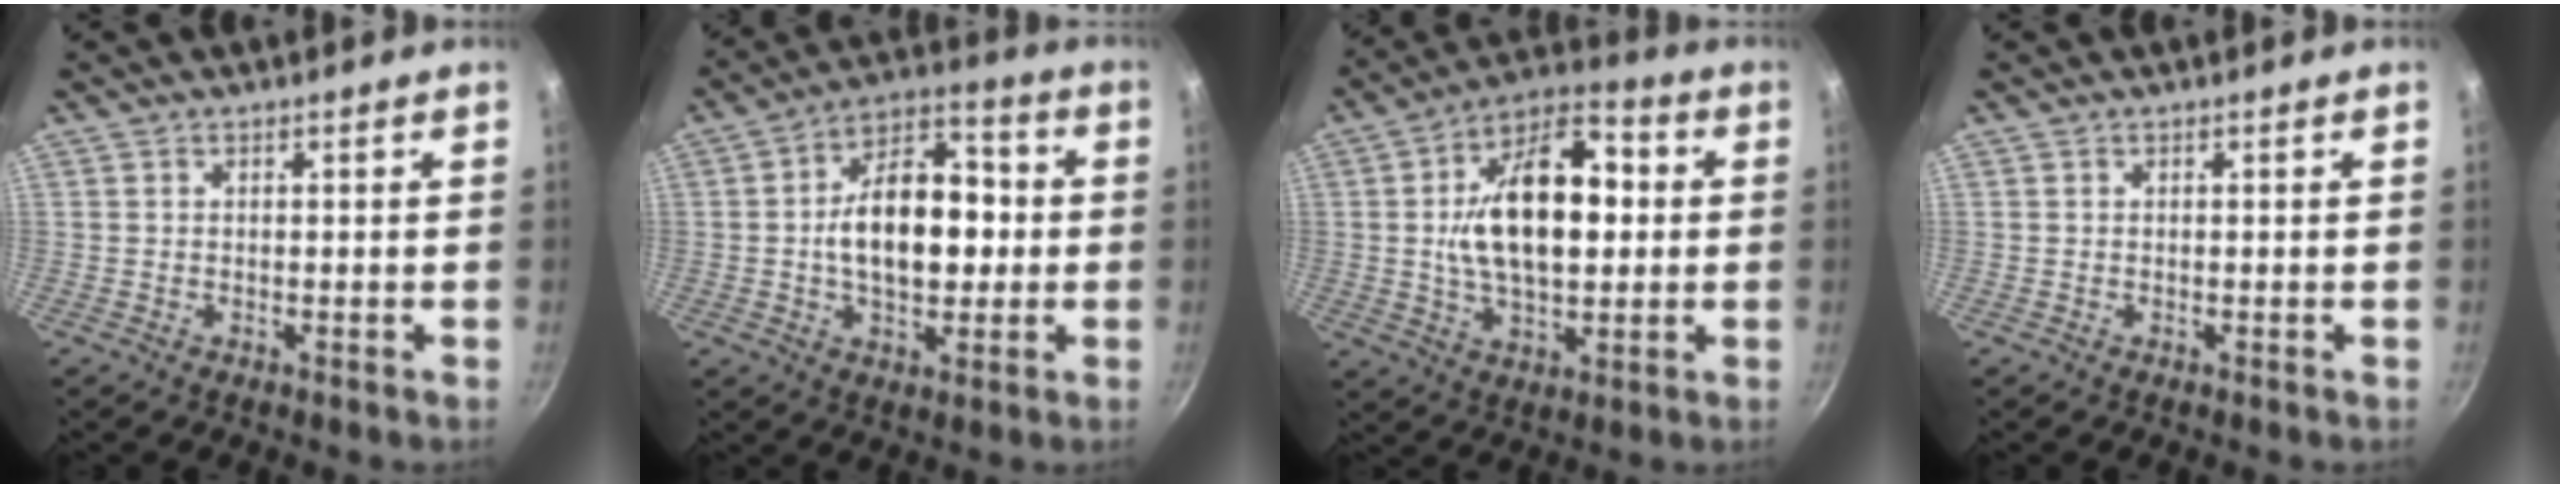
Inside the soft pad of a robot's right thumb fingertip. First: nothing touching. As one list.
[{"total": 16.0, "force": [-0.2, 9.4, 13.0], "torque": [-0.176, 0.030, -0.008]}, {"total": 19.6, "force": [1.7, 10.6, 16.3], "torque": [-0.249, 0.019, 0.025]}, {"total": 0.0}]